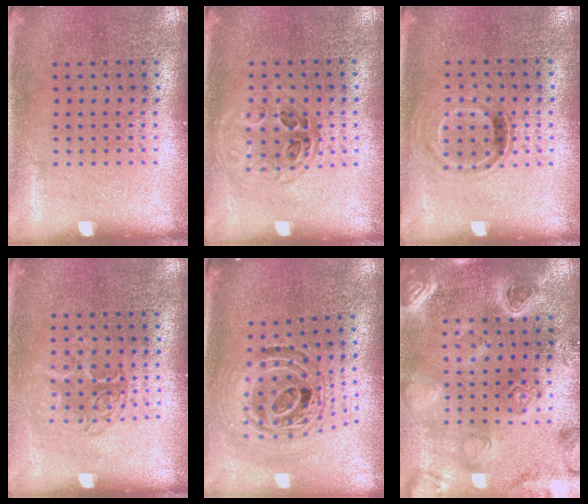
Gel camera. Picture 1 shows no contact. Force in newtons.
{"total": 0.9, "press": 0.9, "slide": 0.3}
{"total": 0.9, "press": 0.8, "slide": 0.3}
{"total": 1.3, "press": 1.0, "slide": 0.7}
{"total": 1.2, "press": 1.1, "slide": 0.5}
{"total": 2.4, "press": 2.4, "slide": 0.2}